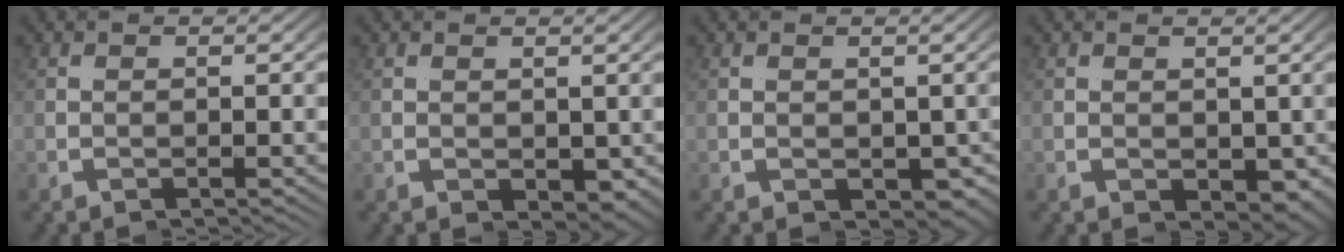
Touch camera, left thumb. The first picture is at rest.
{"total": 1.4, "force": [0.6, 0.5, 1.1], "torque": [-0.017, 0.003, 0.008]}
{"total": 2.9, "force": [-0.3, 1.9, 2.2], "torque": [-0.032, -0.009, 0.003]}
{"total": 1.7, "force": [0.5, 0.8, 1.4], "torque": [-0.021, 0.002, 0.008]}